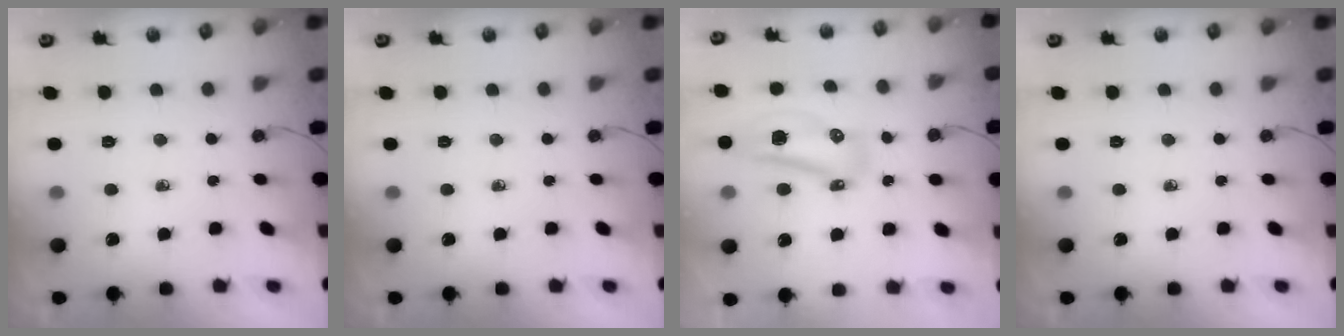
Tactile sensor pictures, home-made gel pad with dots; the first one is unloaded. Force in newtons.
{"total": 0.0}
{"total": 9.9, "press": 9.8, "slide": 1.3}
{"total": 0.0}